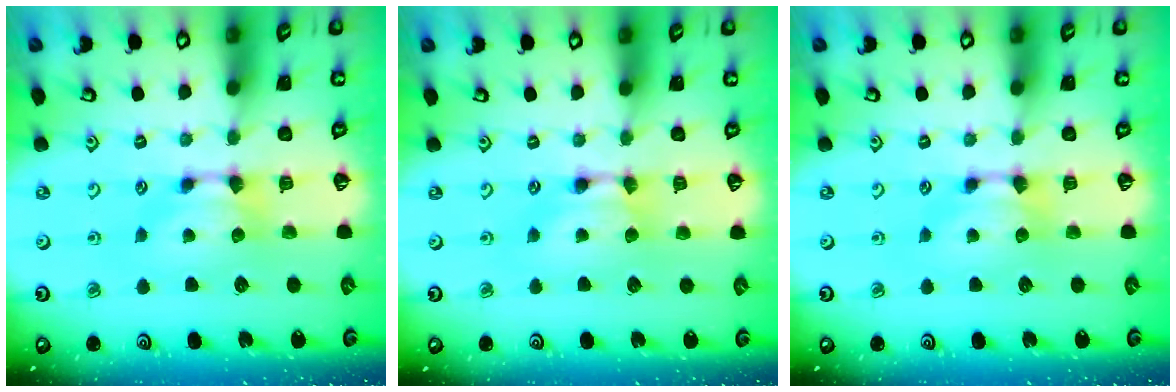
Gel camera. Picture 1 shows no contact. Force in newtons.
{"total": 1.8, "press": 1.8, "slide": 0.1}
{"total": 0.0}